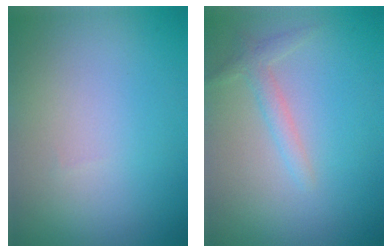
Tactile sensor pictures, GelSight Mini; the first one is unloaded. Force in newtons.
{"total": 1.6, "press": 1.6, "slide": 0.1}